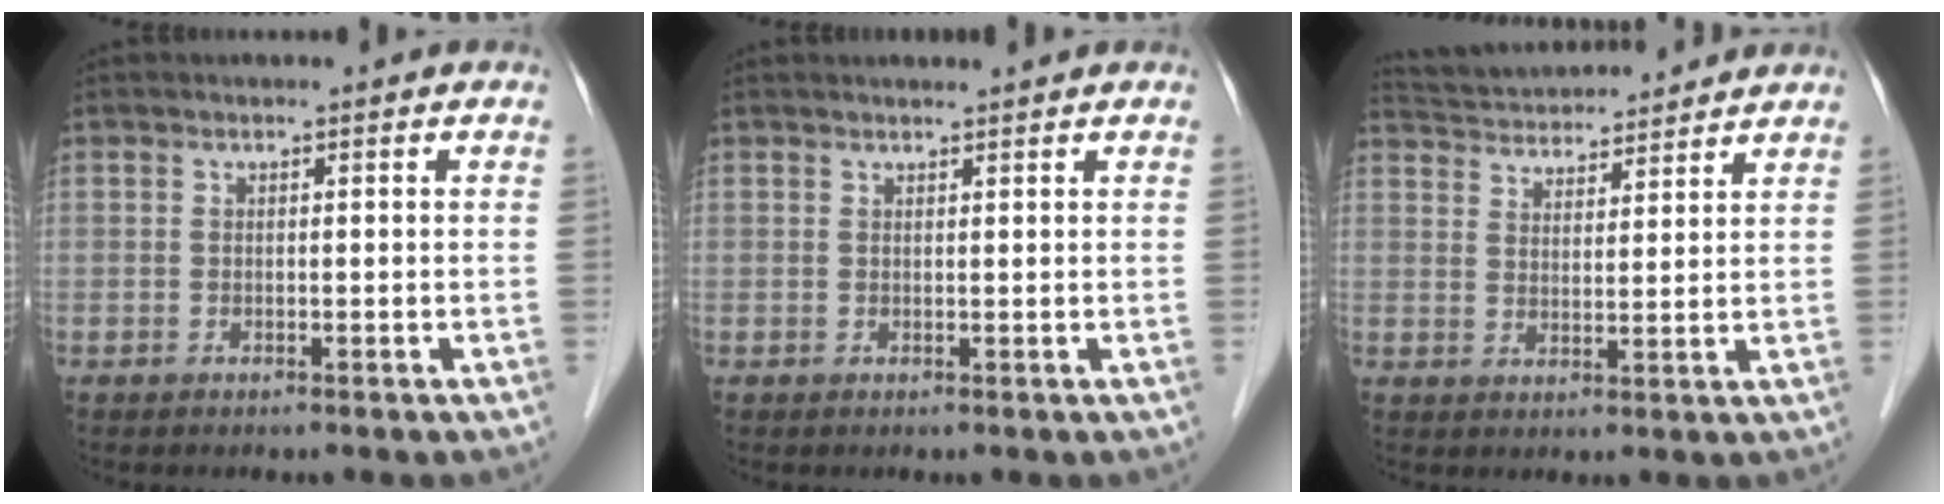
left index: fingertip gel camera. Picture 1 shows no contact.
{"total": 1.8, "force": [1.7, -0.2, 0.4], "torque": [-0.006, 0.010, 0.029]}
{"total": 12.6, "force": [12.0, 1.9, 3.3], "torque": [-0.062, 0.032, 0.189]}